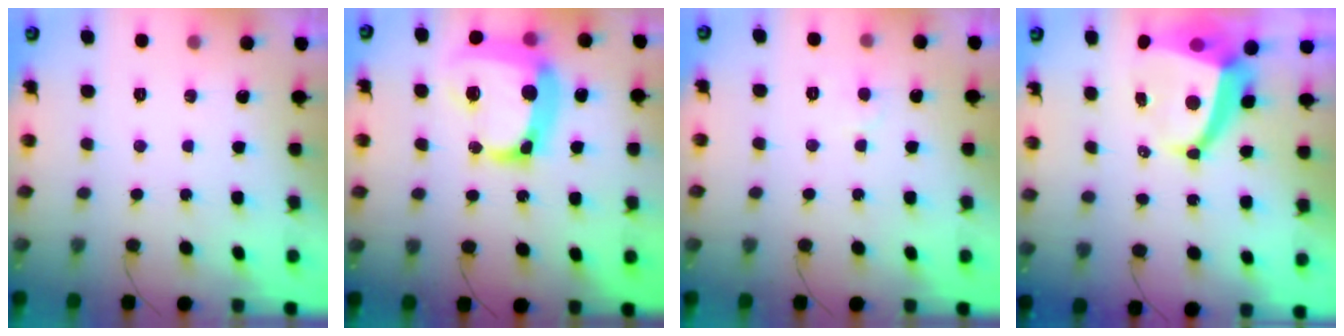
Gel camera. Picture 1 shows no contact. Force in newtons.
{"total": 19.0, "press": 18.8, "slide": 2.2}
{"total": 3.5, "press": 3.5, "slide": 0.5}
{"total": 8.4, "press": 8.3, "slide": 1.1}